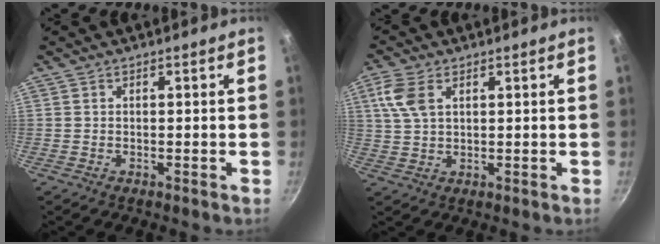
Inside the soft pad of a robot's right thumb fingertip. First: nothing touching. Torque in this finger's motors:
{"motor_torque": [-0.81, 0.87, 1.07, 0.51, 0.25]}